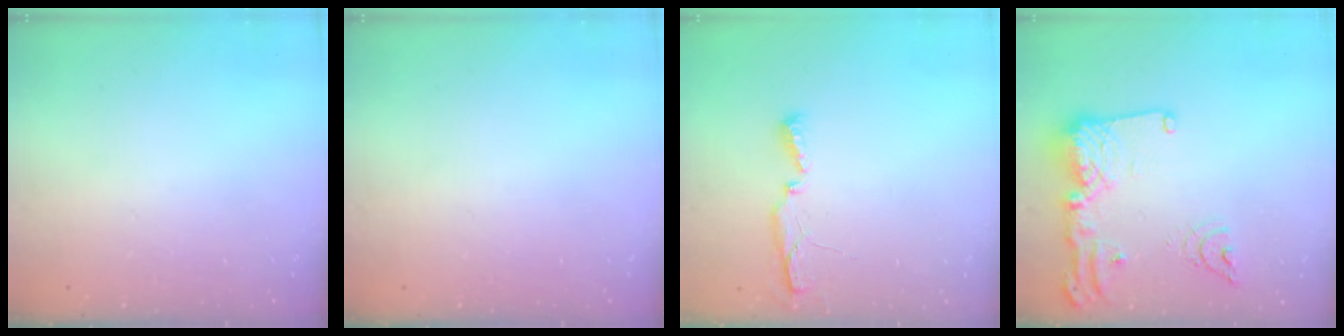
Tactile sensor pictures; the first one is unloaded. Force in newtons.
{"total": 0.0}
{"total": 5.0, "press": 4.9, "slide": 0.9}
{"total": 18.5, "press": 18.4, "slide": 1.7}